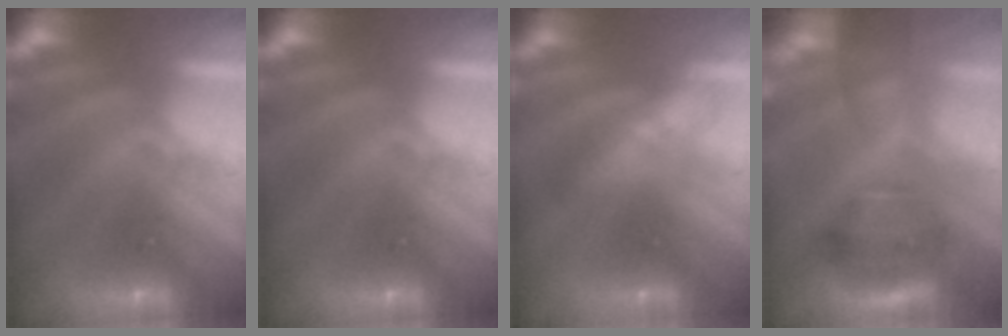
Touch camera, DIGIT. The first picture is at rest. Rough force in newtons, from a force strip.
{"total": 0.0}
{"total": 4.5}
{"total": 7.3}